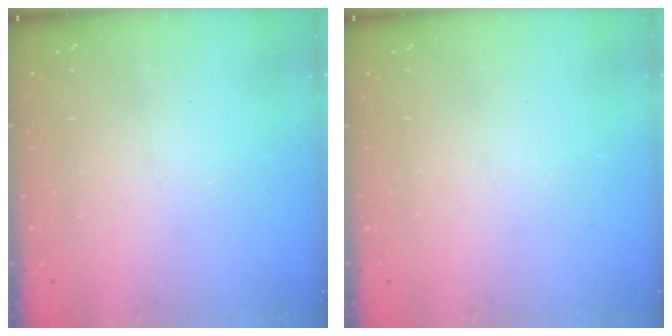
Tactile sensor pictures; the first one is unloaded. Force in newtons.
{"total": 0.0}